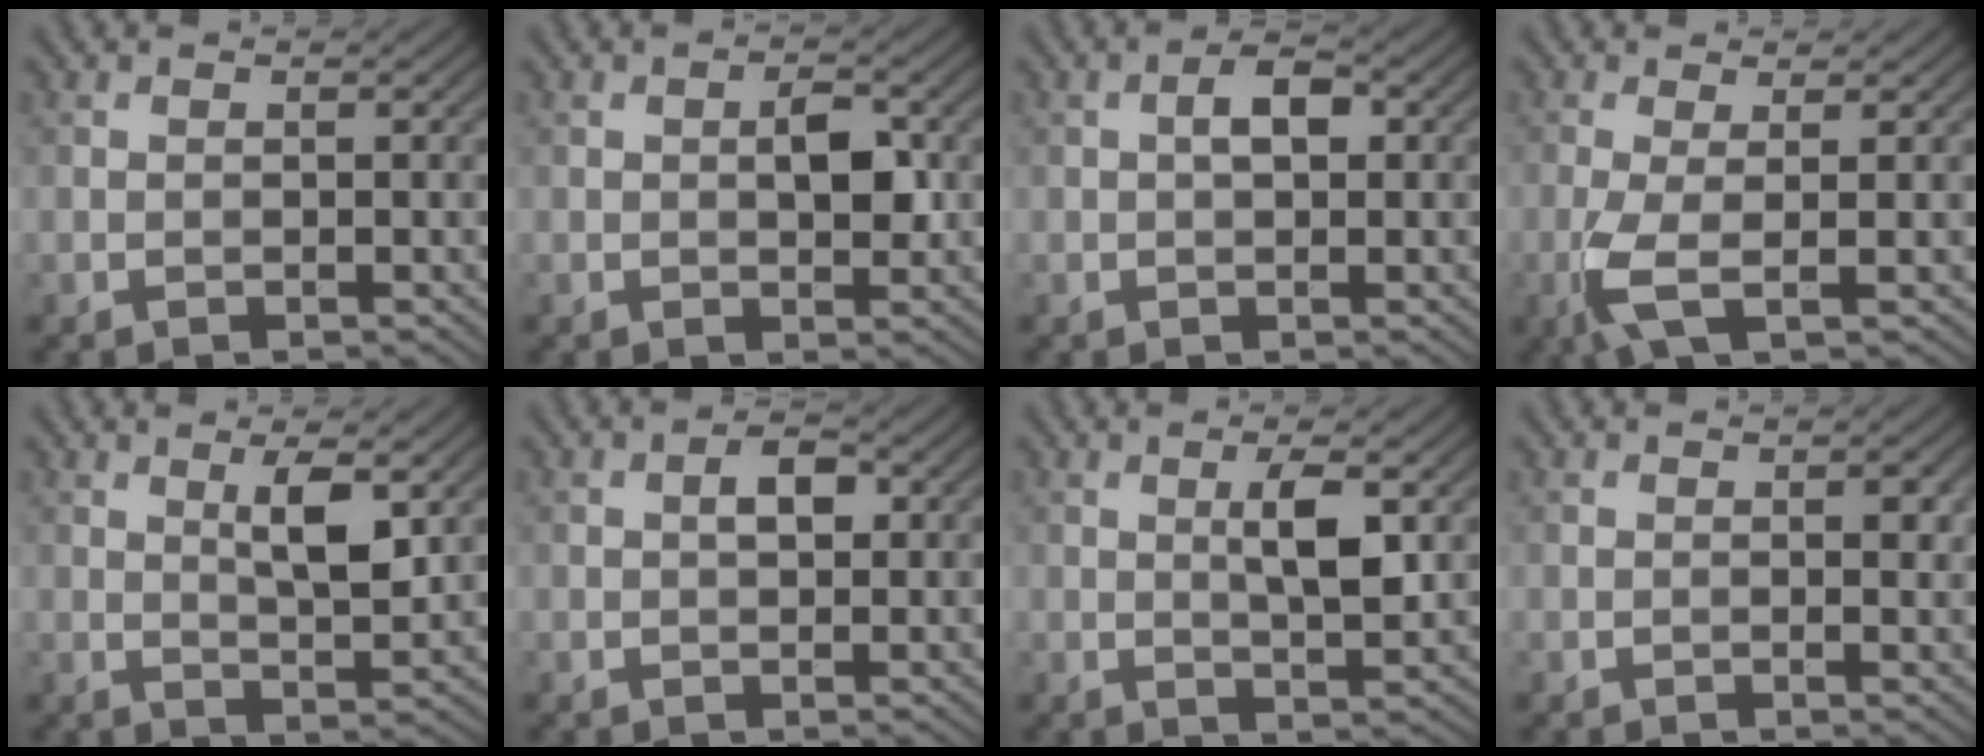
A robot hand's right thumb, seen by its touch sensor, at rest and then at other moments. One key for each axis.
{"total": 3.4, "fx": 0.2, "fy": 1.6, "fz": 3.0, "tx": -0.048, "ty": 0.001, "tz": 0.001}
{"total": 2.8, "fx": 0.4, "fy": 1.4, "fz": 2.4, "tx": -0.038, "ty": 0.006, "tz": 0.002}
{"total": 4.2, "fx": -0.9, "fy": 0.8, "fz": 4.0, "tx": -0.095, "ty": 0.001, "tz": -0.025}
{"total": 5.1, "fx": 1.9, "fy": 1.4, "fz": 4.5, "tx": -0.087, "ty": -0.007, "tz": 0.036}
{"total": 2.4, "fx": 0.4, "fy": 1.3, "fz": 2.0, "tx": -0.032, "ty": 0.004, "tz": 0.003}
{"total": 4.3, "fx": 1.0, "fy": 1.0, "fz": 4.0, "tx": -0.077, "ty": -0.003, "tz": 0.021}
{"total": 1.4, "fx": 0.4, "fy": 0.7, "fz": 1.1, "tx": -0.012, "ty": -0.004, "tz": 0.007}